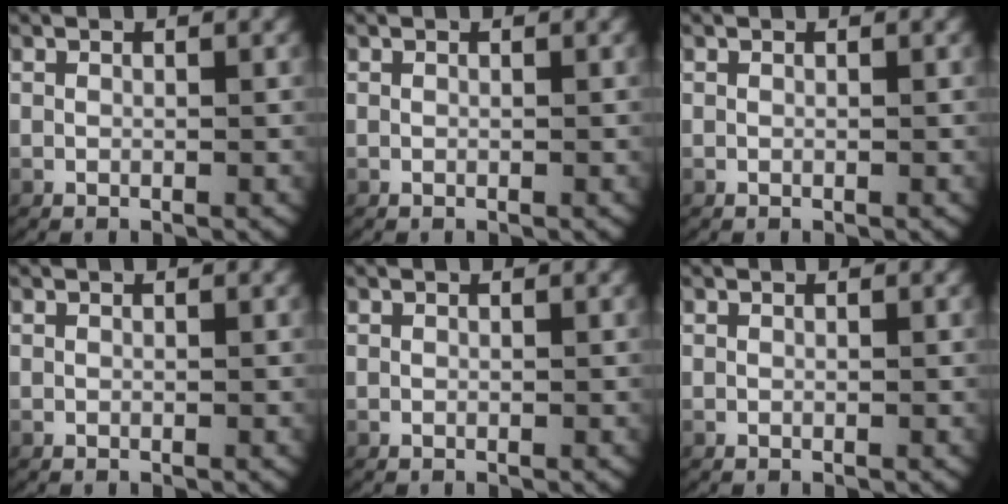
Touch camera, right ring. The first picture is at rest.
{"total": 0.0}
{"total": 0.0}
{"total": 0.0}
{"total": 0.0}
{"total": 0.0}